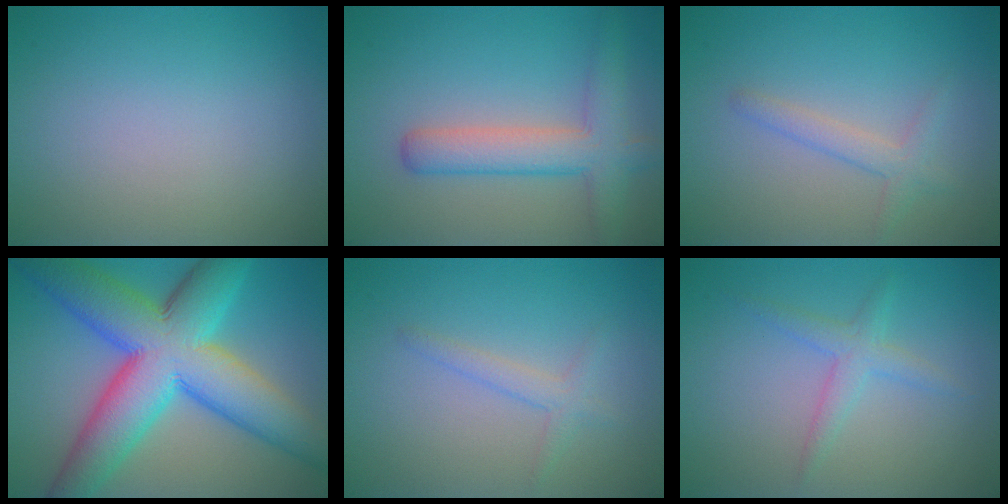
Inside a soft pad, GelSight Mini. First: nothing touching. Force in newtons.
{"total": 4.6, "press": 4.6, "slide": 0.2}
{"total": 1.9, "press": 1.9, "slide": 0.1}
{"total": 13.5, "press": 13.5, "slide": 0.2}
{"total": 1.6, "press": 1.6, "slide": 0.1}
{"total": 2.0, "press": 2.0, "slide": 0.1}